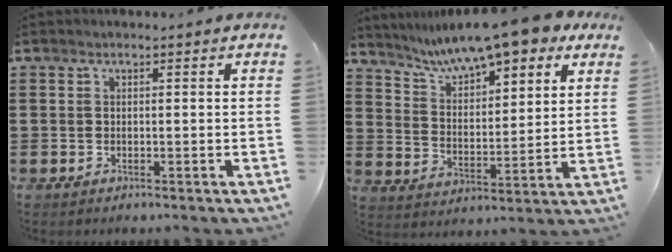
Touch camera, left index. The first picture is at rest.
{"total": 9.4, "force": [8.4, 1.1, 4.2], "torque": [-0.105, -0.040, 0.146]}